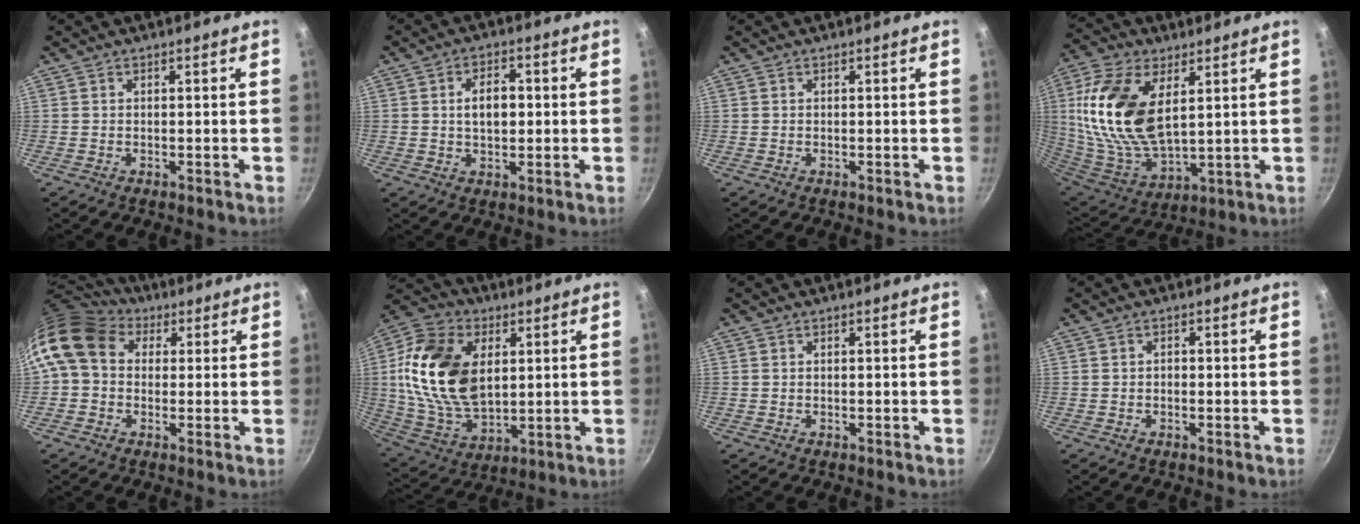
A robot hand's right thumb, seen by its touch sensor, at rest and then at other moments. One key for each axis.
{"total": 6.2, "fx": 0.5, "fy": 3.8, "fz": 4.9, "tx": -0.061, "ty": 0.011, "tz": 0.007}
{"total": 0.0}
{"total": 20.8, "fx": 5.4, "fy": 11.2, "fz": 16.7, "tx": -0.333, "ty": -0.024, "tz": 0.110}
{"total": 13.0, "fx": 3.4, "fy": 10.2, "fz": 7.3, "tx": -0.128, "ty": 0.020, "tz": 0.043}
{"total": 21.4, "fx": 3.8, "fy": 13.8, "fz": 16.0, "tx": -0.286, "ty": -0.007, "tz": 0.073}
{"total": 0.0}
{"total": 0.8, "fx": -0.2, "fy": 0.6, "fz": 0.4, "tx": -0.007, "ty": 0.005, "tz": -0.004}